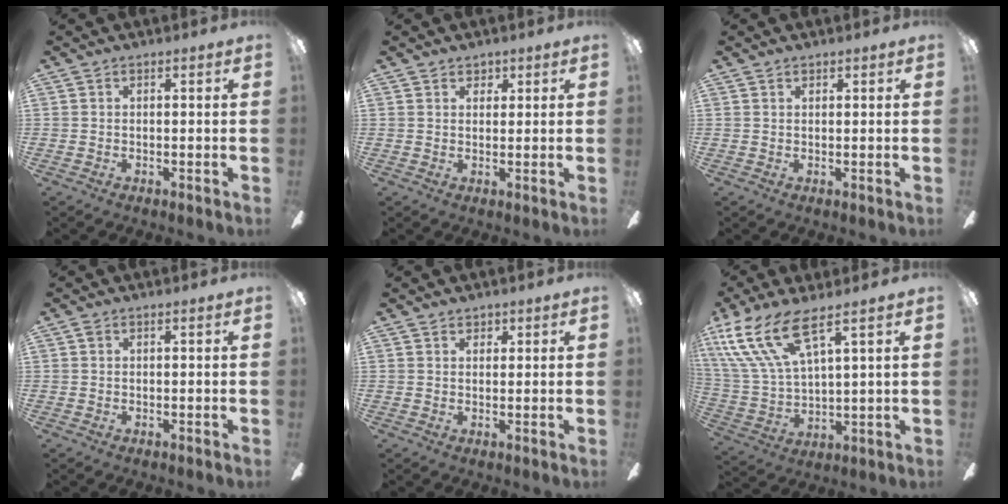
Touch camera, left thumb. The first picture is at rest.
{"total": 3.5, "force": [2.5, 2.4, 0.4], "torque": [-0.002, -0.007, 0.043]}
{"total": 0.9, "force": [0.8, 0.4, 0.1], "torque": [-0.003, 0.000, 0.015]}
{"total": 0.6, "force": [0.2, 0.5, 0.4], "torque": [-0.008, 0.003, 0.003]}
{"total": 1.9, "force": [1.4, 1.3, 0.2], "torque": [0.003, -0.001, 0.025]}
{"total": 16.4, "force": [10.0, 5.3, 11.8], "torque": [-0.272, -0.049, 0.177]}